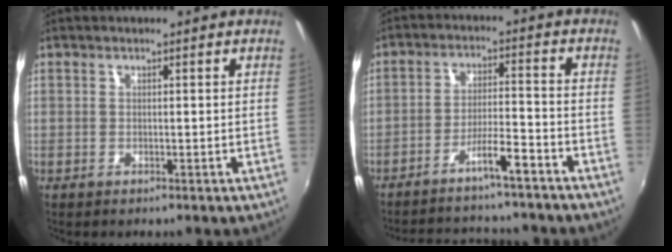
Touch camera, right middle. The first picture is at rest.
{"total": 12.5, "force": [-11.3, 1.4, 5.1], "torque": [-0.107, 0.016, -0.172]}